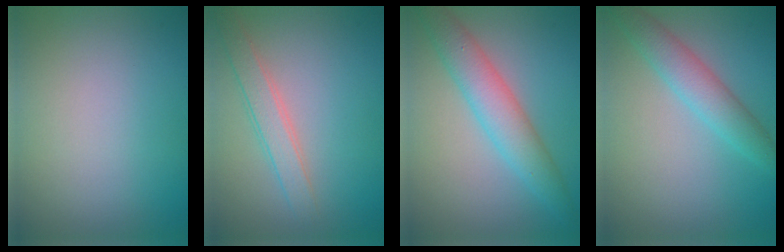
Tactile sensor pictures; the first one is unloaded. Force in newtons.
{"total": 2.5, "press": 2.5, "slide": 0.1}
{"total": 4.5, "press": 4.5, "slide": 0.1}
{"total": 3.5, "press": 3.5, "slide": 0.0}